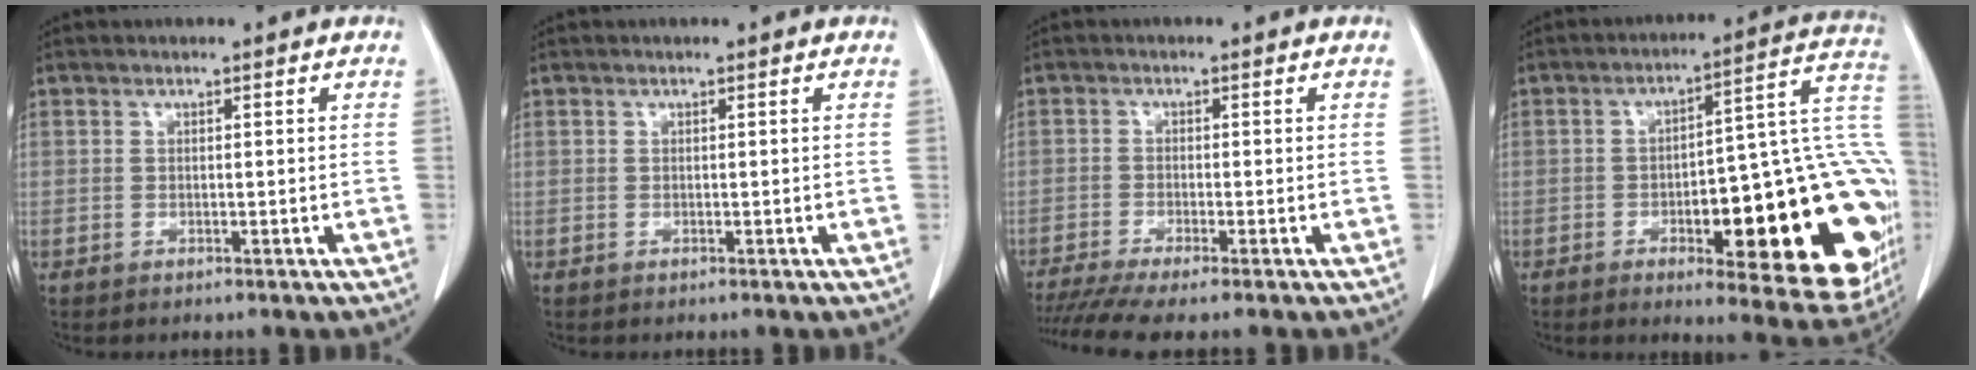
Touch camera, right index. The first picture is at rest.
{"total": 0.0}
{"total": 6.8, "force": [-5.5, -0.2, 4.0], "torque": [-0.064, -0.014, -0.092]}
{"total": 27.2, "force": [-5.7, 7.0, 25.6], "torque": [-0.234, 0.024, -0.062]}